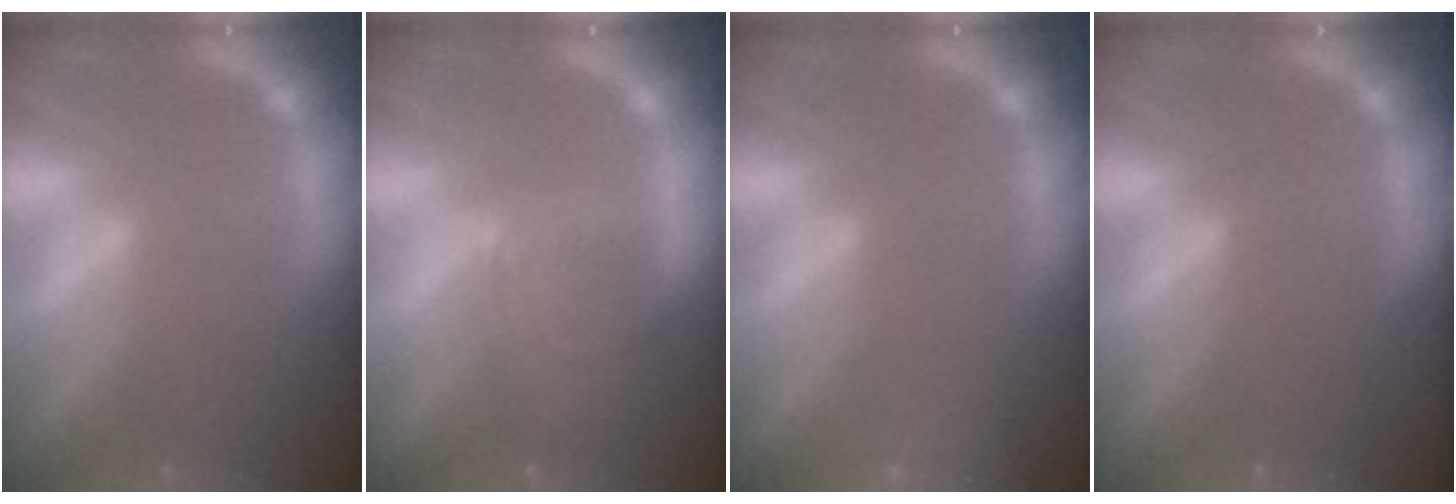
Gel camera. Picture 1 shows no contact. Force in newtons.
{"total": 5.0}
{"total": 4.5}
{"total": 0.0}